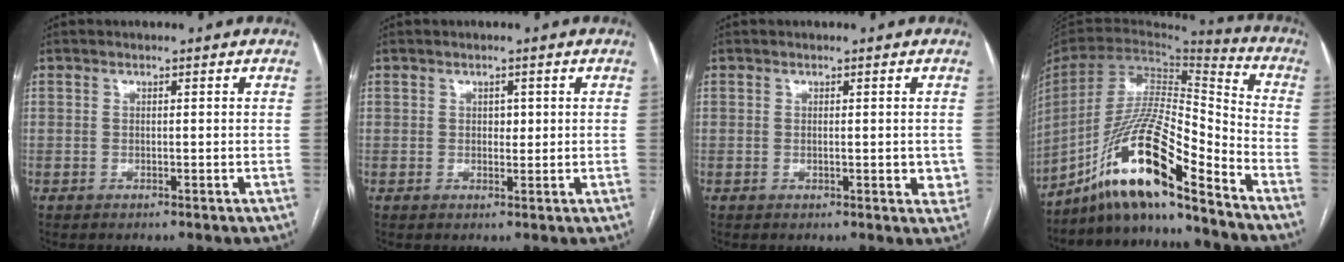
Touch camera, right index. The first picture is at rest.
{"total": 1.3, "force": [0.3, 0.9, 0.9], "torque": [-0.009, 0.000, 0.003]}
{"total": 2.6, "force": [-0.2, 1.2, 2.4], "torque": [-0.024, -0.004, -0.003]}
{"total": 18.0, "force": [-13.3, 1.2, 12.1], "torque": [-0.245, 0.004, -0.244]}